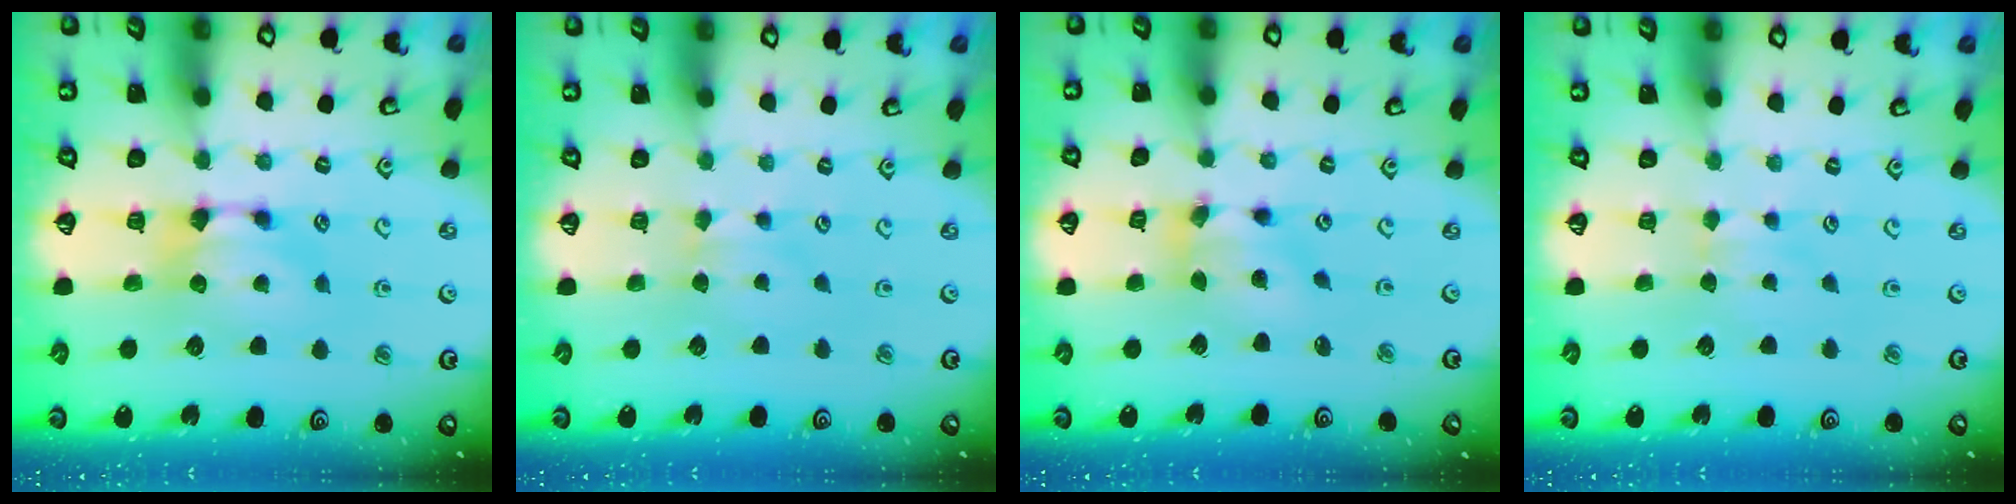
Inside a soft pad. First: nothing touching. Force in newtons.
{"total": 1.6, "press": 1.5, "slide": 0.5}
{"total": 4.3, "press": 3.8, "slide": 1.9}
{"total": 2.8, "press": 2.8, "slide": 0.3}